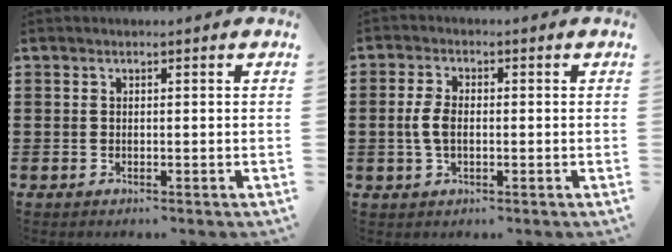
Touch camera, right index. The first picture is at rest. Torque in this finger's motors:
{"motor_torque": [1.08, 1.06, 0.08, 0.02]}